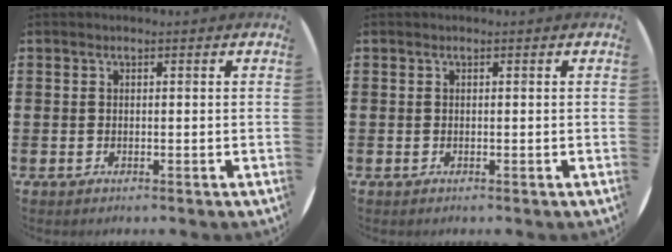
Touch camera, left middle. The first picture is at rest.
{"total": 0.0}